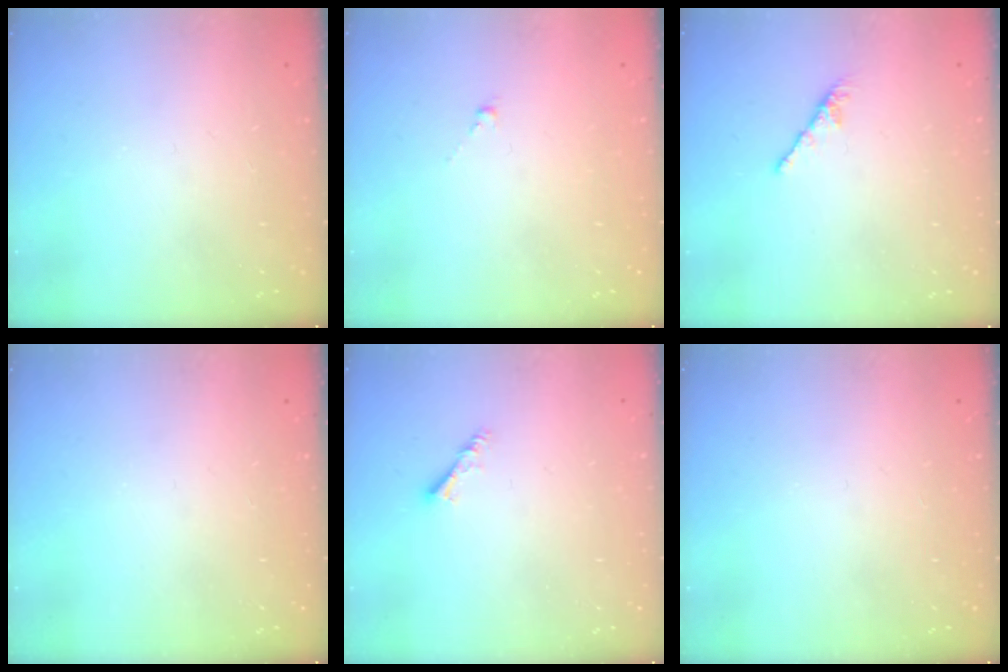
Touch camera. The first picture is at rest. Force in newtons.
{"total": 0.6, "press": 0.4, "slide": 0.4}
{"total": 0.0}
{"total": 0.0}
{"total": 3.0, "press": 2.9, "slide": 0.6}
{"total": 0.0}